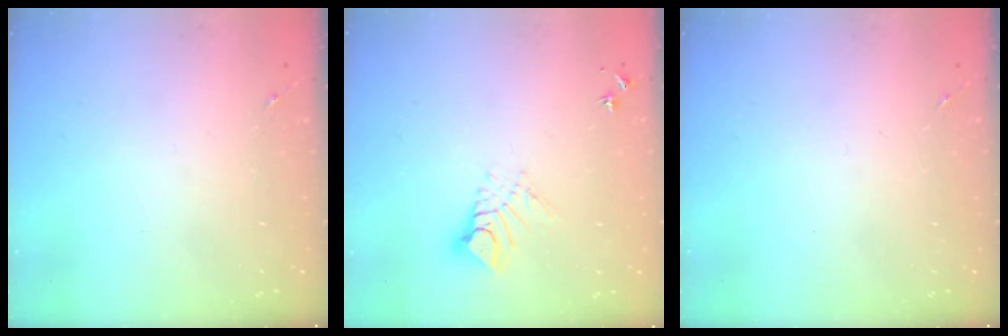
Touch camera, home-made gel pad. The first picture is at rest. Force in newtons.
{"total": 9.1, "press": 9.0, "slide": 1.0}
{"total": 0.0}